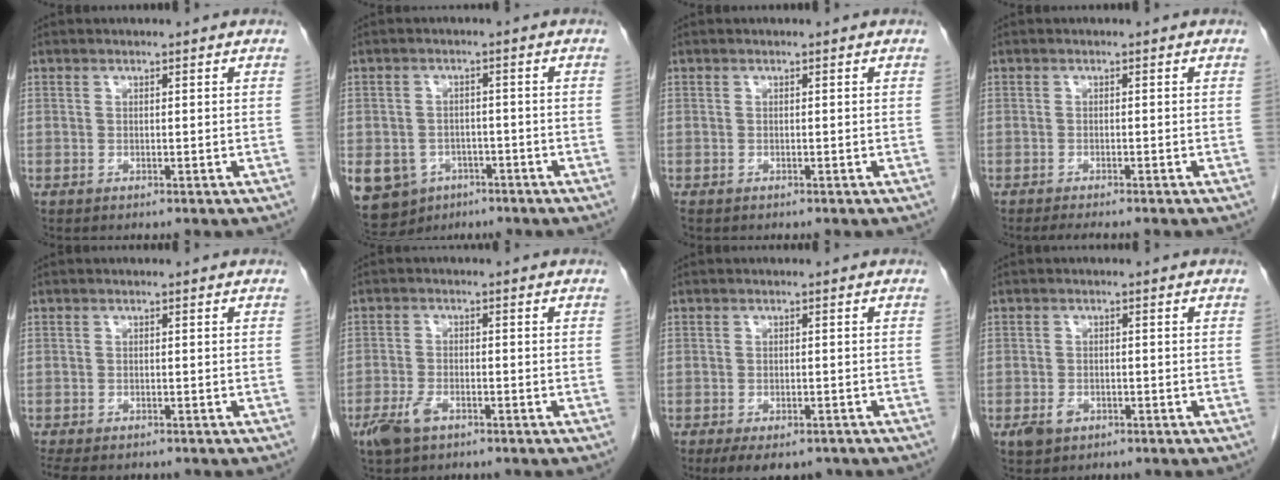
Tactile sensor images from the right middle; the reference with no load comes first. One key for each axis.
{"total": 12.1, "fx": -6.0, "fy": 9.7, "fz": 4.0, "tx": -0.113, "ty": 0.001, "tz": -0.081}
{"total": 0.9, "fx": -0.7, "fy": 0.4, "fz": 0.3, "tx": -0.008, "ty": -0.001, "tz": -0.009}
{"total": 4.0, "fx": -3.4, "fy": 0.3, "fz": 2.0, "tx": -0.027, "ty": -0.007, "tz": -0.048}
{"total": 6.7, "fx": -5.5, "fy": 2.3, "fz": 3.0, "tx": -0.047, "ty": -0.009, "tz": -0.080}
{"total": 4.3, "fx": -2.6, "fy": 1.9, "fz": 2.8, "tx": -0.064, "ty": -0.003, "tz": -0.046}
{"total": 7.1, "fx": -5.2, "fy": 3.2, "fz": 3.6, "tx": -0.044, "ty": -0.003, "tz": -0.073}
{"total": 2.5, "fx": -1.3, "fy": 1.7, "fz": 1.3, "tx": -0.025, "ty": 0.001, "tz": -0.013}